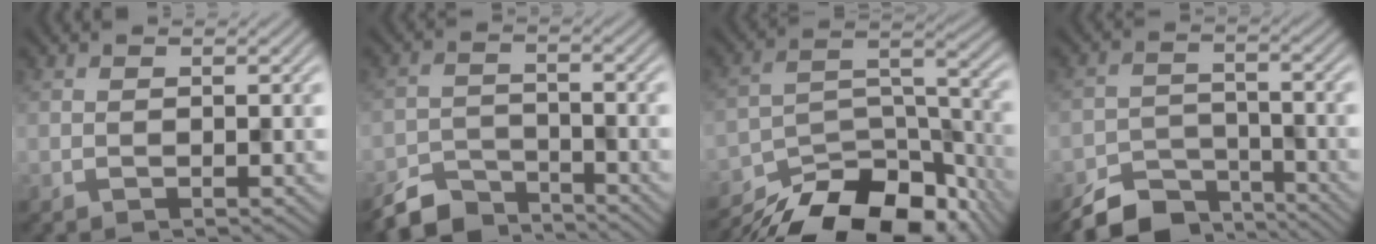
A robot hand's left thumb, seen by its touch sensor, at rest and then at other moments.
{"total": 5.5, "force": [-5.0, 1.8, 1.4], "torque": [-0.026, -0.006, -0.099]}
{"total": 16.6, "force": [-13.7, 5.5, 7.5], "torque": [-0.147, -0.015, -0.206]}
{"total": 7.0, "force": [-5.8, 3.0, 2.5], "torque": [-0.045, -0.007, -0.105]}